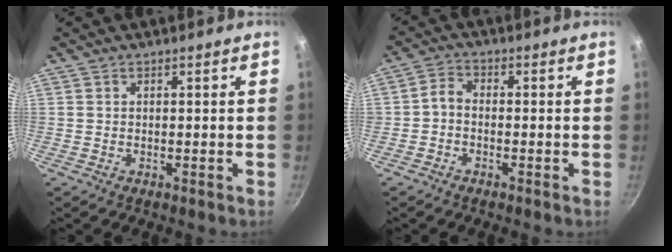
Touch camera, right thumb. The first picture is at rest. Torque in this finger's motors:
{"motor_torque": [-0.44, 1.35, 0.71, 0.66, 0.22]}